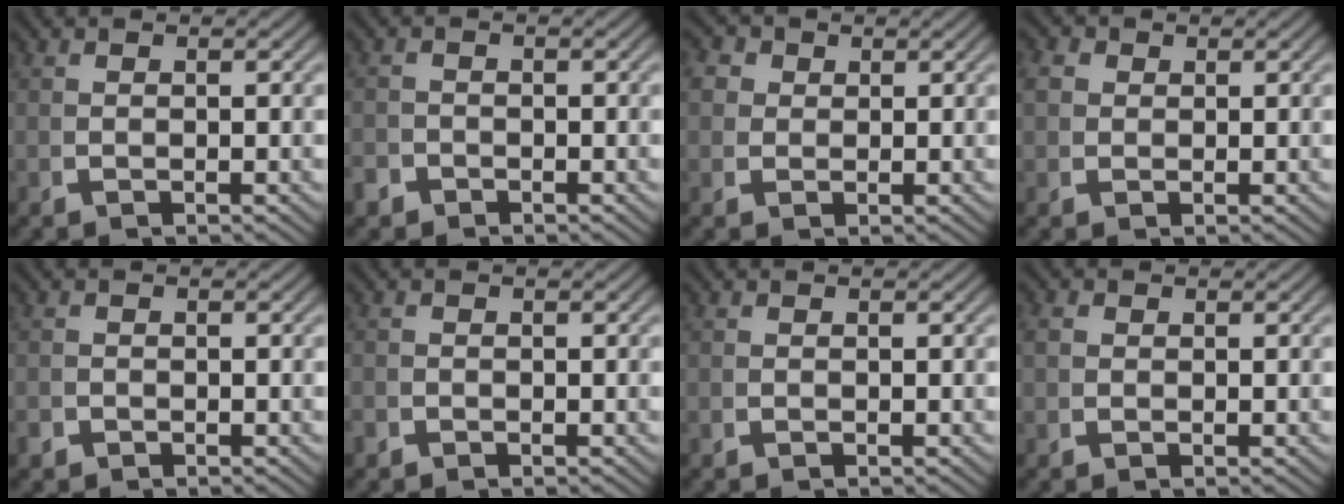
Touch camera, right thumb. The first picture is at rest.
{"total": 1.5, "force": [-1.3, 0.7, -0.2], "torque": [0.005, -0.008, -0.023]}
{"total": 3.9, "force": [1.4, 3.3, 1.5], "torque": [-0.041, -0.005, 0.024]}
{"total": 2.3, "force": [0.9, 1.9, 0.8], "torque": [-0.025, -0.007, 0.021]}
{"total": 0.9, "force": [-0.7, 0.5, -0.1], "torque": [0.002, -0.006, -0.013]}
{"total": 0.6, "force": [-0.6, 0.2, -0.2], "torque": [0.005, -0.005, -0.011]}
{"total": 0.0}
{"total": 1.1, "force": [0.3, 1.0, 0.4], "torque": [-0.014, -0.009, 0.010]}